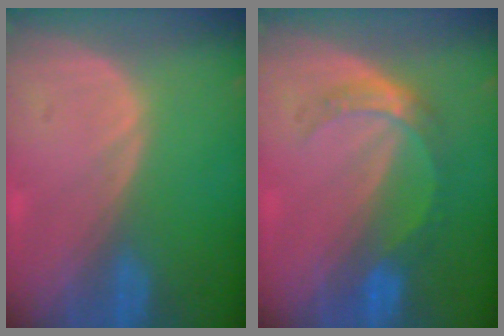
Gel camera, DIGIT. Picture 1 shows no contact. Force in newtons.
{"total": 5.1, "press": 4.7, "slide": 2.1}